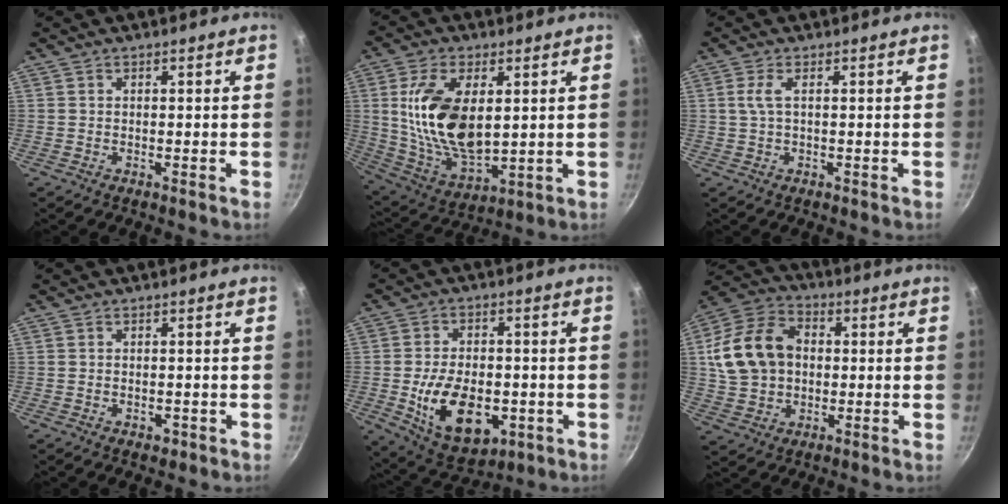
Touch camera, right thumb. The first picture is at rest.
{"total": 17.6, "force": [3.1, 9.4, 14.6], "torque": [-0.267, -0.020, 0.071]}
{"total": 2.5, "force": [0.4, 0.7, 2.4], "torque": [-0.058, 0.004, 0.010]}
{"total": 1.8, "force": [-0.9, 1.2, 1.1], "torque": [-0.016, 0.000, -0.010]}
{"total": 15.9, "force": [-3.8, 9.8, 12.0], "torque": [-0.175, 0.002, -0.045]}
{"total": 15.6, "force": [1.6, 11.8, 10.1], "torque": [-0.169, 0.023, 0.022]}